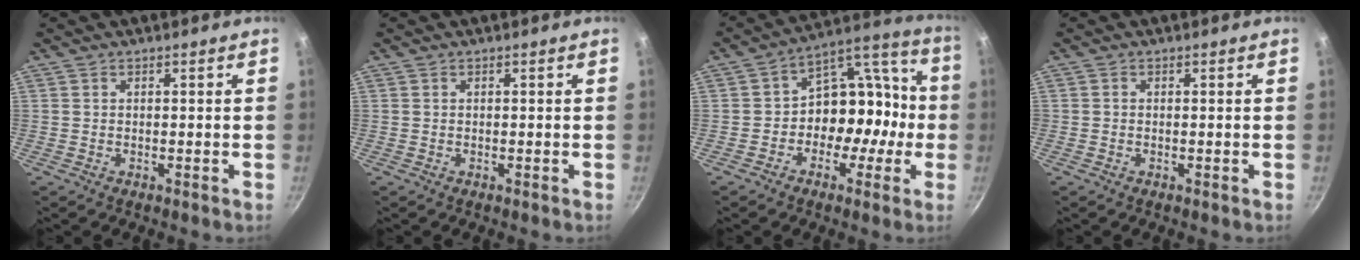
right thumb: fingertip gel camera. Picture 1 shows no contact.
{"total": 0.0}
{"total": 14.0, "force": [-2.9, 10.7, 8.5], "torque": [-0.059, 0.076, -0.049]}
{"total": 0.0}